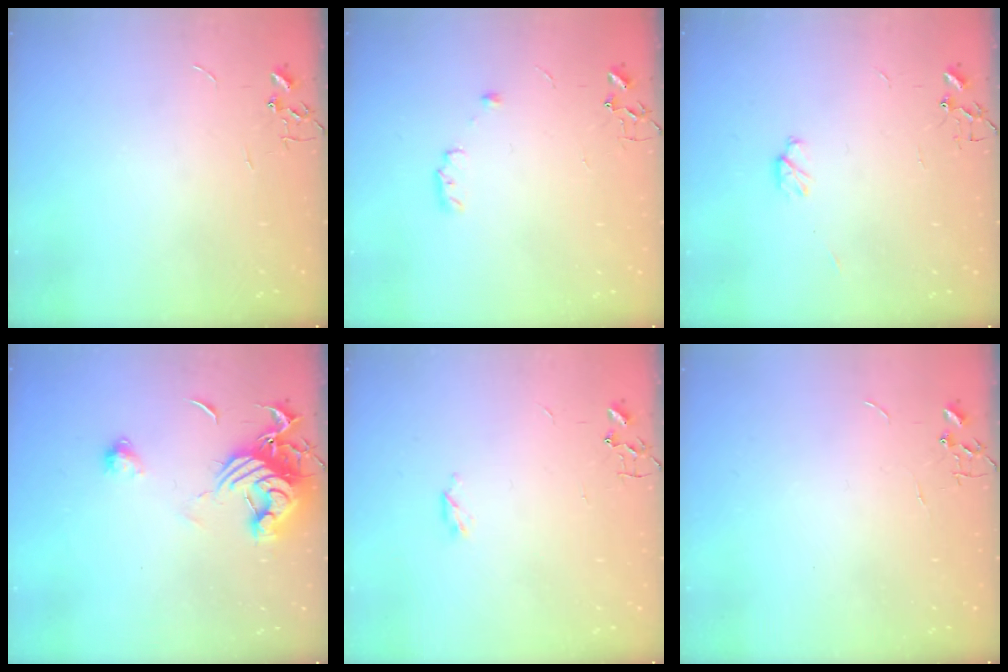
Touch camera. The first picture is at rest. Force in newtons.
{"total": 6.1, "press": 5.9, "slide": 1.6}
{"total": 4.6, "press": 4.5, "slide": 0.4}
{"total": 12.7, "press": 12.6, "slide": 1.3}
{"total": 3.3, "press": 3.2, "slide": 0.5}
{"total": 0.0}